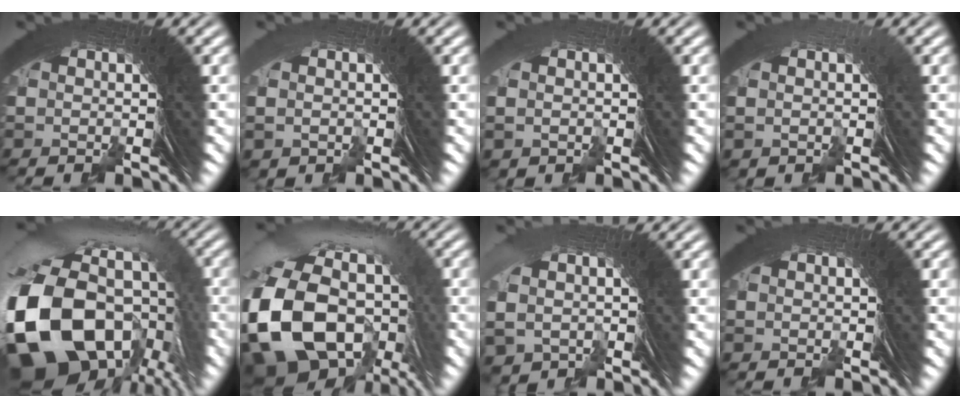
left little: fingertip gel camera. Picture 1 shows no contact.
{"total": 0.8, "force": [-0.4, 0.0, -0.7], "torque": [0.017, 0.004, -0.005]}
{"total": 1.1, "force": [-0.6, -0.4, -0.8], "torque": [0.018, 0.002, -0.004]}
{"total": 0.9, "force": [-0.6, -0.4, -0.5], "torque": [0.020, 0.007, -0.010]}
{"total": 21.2, "force": [-2.5, 15.0, 14.8], "torque": [-0.291, -0.047, -0.027]}
{"total": 15.4, "force": [-1.8, 11.2, 10.4], "torque": [-0.241, -0.050, -0.010]}
{"total": 1.9, "force": [-0.9, 1.7, 0.2], "torque": [-0.010, -0.006, -0.009]}
{"total": 0.7, "force": [-0.3, -0.4, -0.5], "torque": [0.011, 0.003, -0.006]}